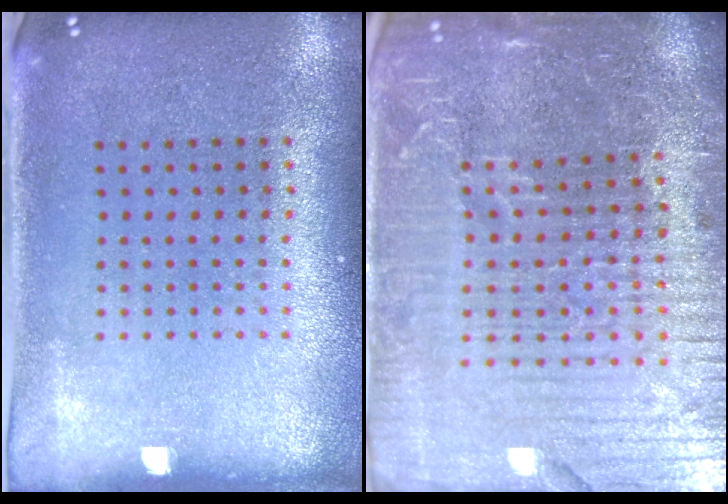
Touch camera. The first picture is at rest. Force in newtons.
{"total": 6.2, "press": 5.5, "slide": 2.9}